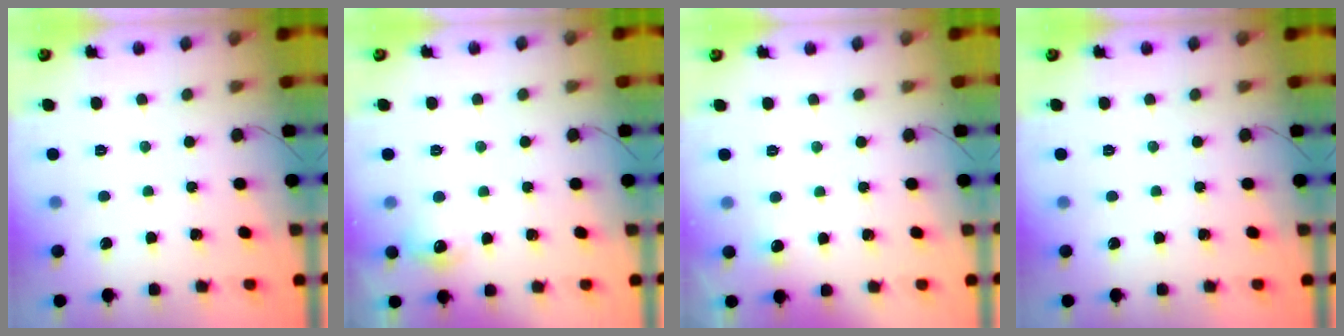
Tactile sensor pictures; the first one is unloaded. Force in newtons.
{"total": 6.4, "press": 6.2, "slide": 1.7}
{"total": 11.0, "press": 3.4, "slide": 10.5}
{"total": 0.0}